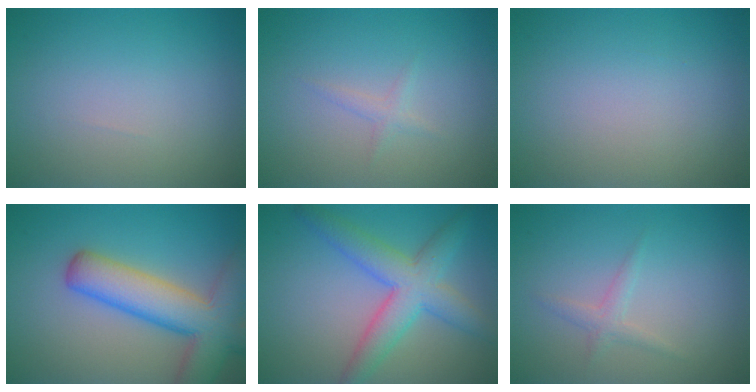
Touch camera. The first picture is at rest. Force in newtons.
{"total": 0.5, "press": 0.5, "slide": 0.0}
{"total": 0.0}
{"total": 8.9, "press": 8.9, "slide": 0.7}
{"total": 5.8, "press": 5.8, "slide": 0.2}
{"total": 1.4, "press": 1.4, "slide": 0.0}